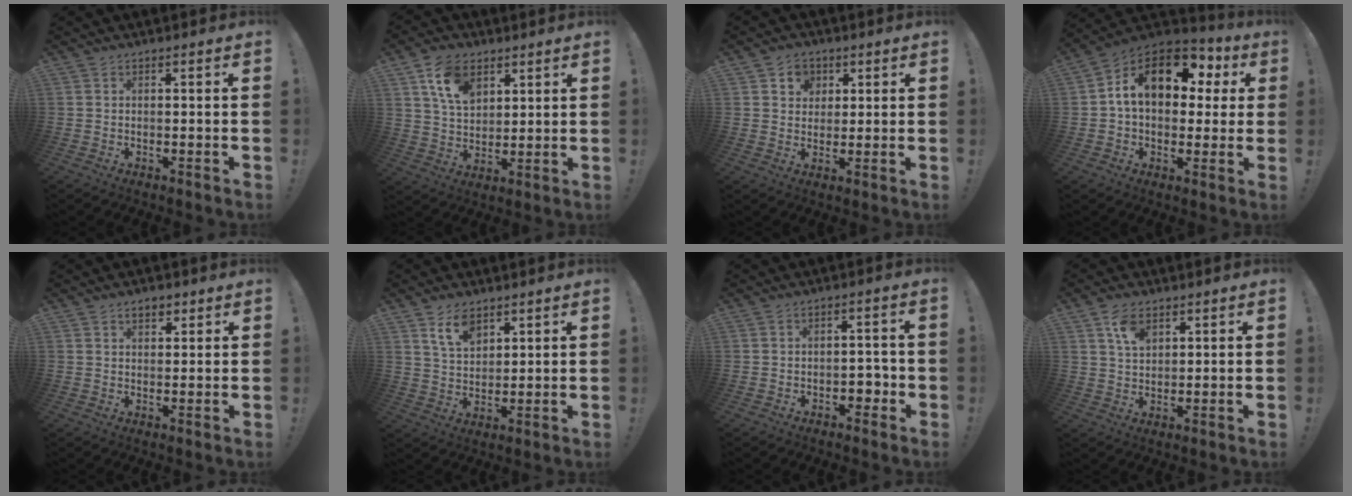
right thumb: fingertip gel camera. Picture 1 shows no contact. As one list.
[{"total": 11.9, "force": [6.6, 7.8, 6.2], "torque": [-0.102, -0.021, 0.126]}, {"total": 6.0, "force": [2.4, 5.4, 1.3], "torque": [-0.018, -0.011, 0.045]}, {"total": 16.4, "force": [5.1, 10.3, 11.7], "torque": [-0.184, -0.007, 0.088]}, {"total": 3.4, "force": [1.9, 2.1, 1.9], "torque": [-0.026, -0.001, 0.032]}, {"total": 8.4, "force": [5.5, 4.4, 4.6], "torque": [-0.086, -0.020, 0.103]}, {"total": 4.0, "force": [-1.5, 3.1, 2.1], "torque": [-0.023, 0.009, -0.026]}, {"total": 6.3, "force": [3.5, 3.7, 3.6], "torque": [-0.048, -0.013, 0.061]}]